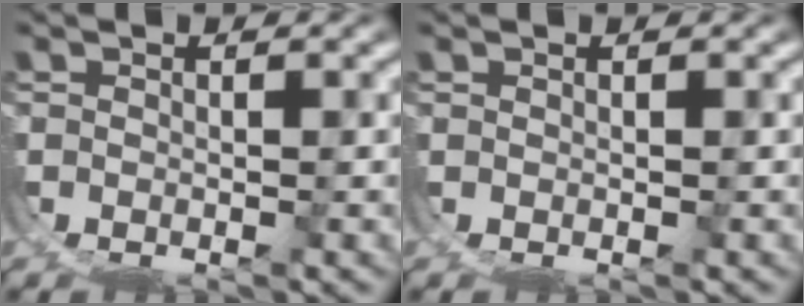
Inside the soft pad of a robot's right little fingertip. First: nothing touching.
{"total": 0.0}